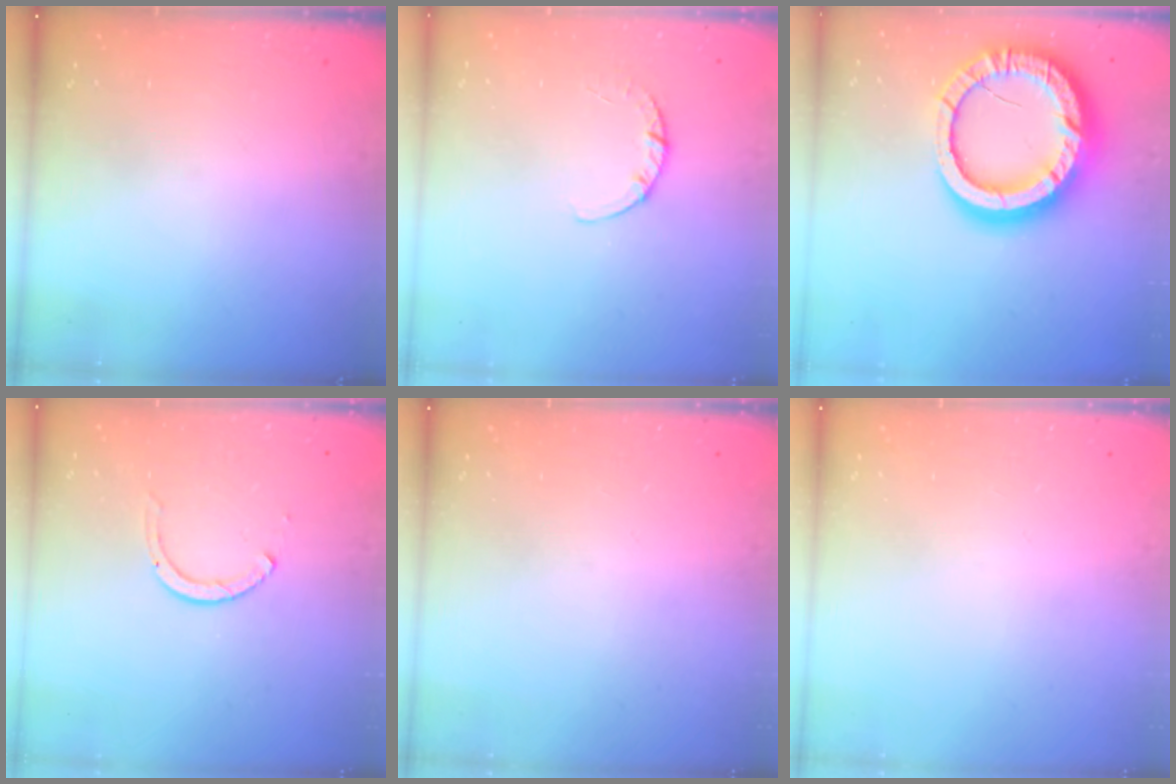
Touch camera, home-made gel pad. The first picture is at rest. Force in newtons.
{"total": 2.7, "press": 2.7, "slide": 0.4}
{"total": 22.5, "press": 22.4, "slide": 2.0}
{"total": 2.6, "press": 2.6, "slide": 0.3}
{"total": 0.0}
{"total": 0.0}